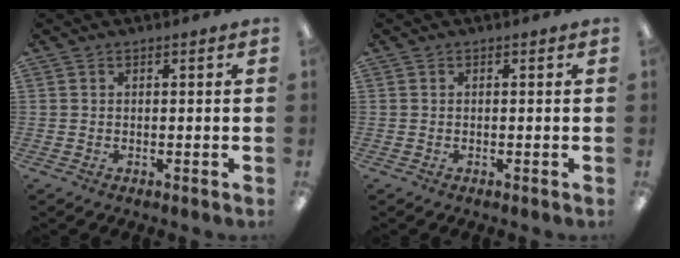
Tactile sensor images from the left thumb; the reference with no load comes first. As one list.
[{"total": 0.0}]